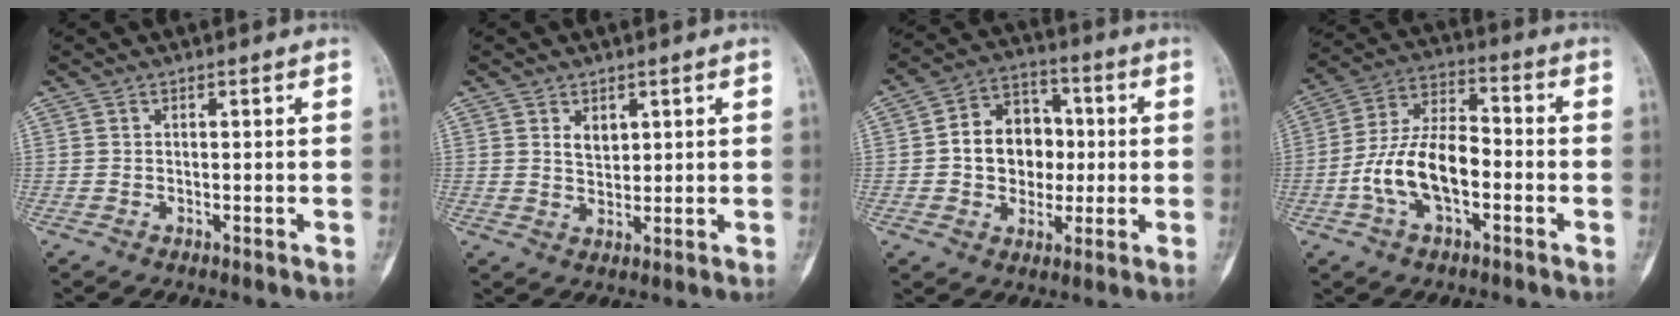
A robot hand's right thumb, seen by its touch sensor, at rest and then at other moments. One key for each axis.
{"total": 3.2, "fx": 1.4, "fy": 2.2, "fz": 1.9, "tx": -0.016, "ty": -0.012, "tz": 0.028}
{"total": 12.4, "fx": 0.2, "fy": 9.9, "fz": 7.6, "tx": -0.071, "ty": 0.024, "tz": 0.000}
{"total": 13.7, "fx": -3.5, "fy": 7.2, "fz": 11.1, "tx": -0.207, "ty": 0.042, "tz": -0.069}